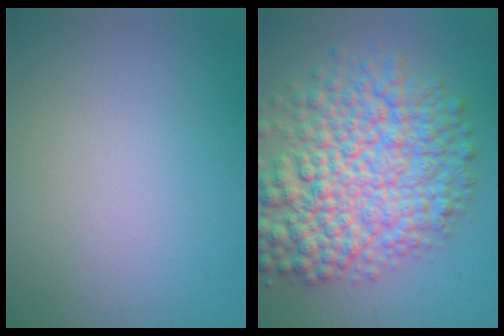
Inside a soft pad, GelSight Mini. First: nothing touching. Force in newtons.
{"total": 10.4, "press": 10.4, "slide": 0.3}